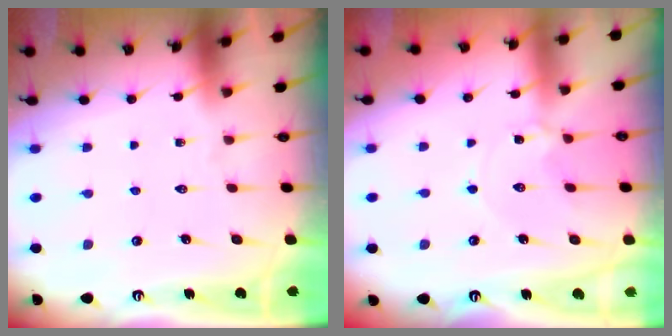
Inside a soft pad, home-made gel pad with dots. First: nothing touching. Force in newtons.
{"total": 2.2, "press": 2.2, "slide": 0.2}